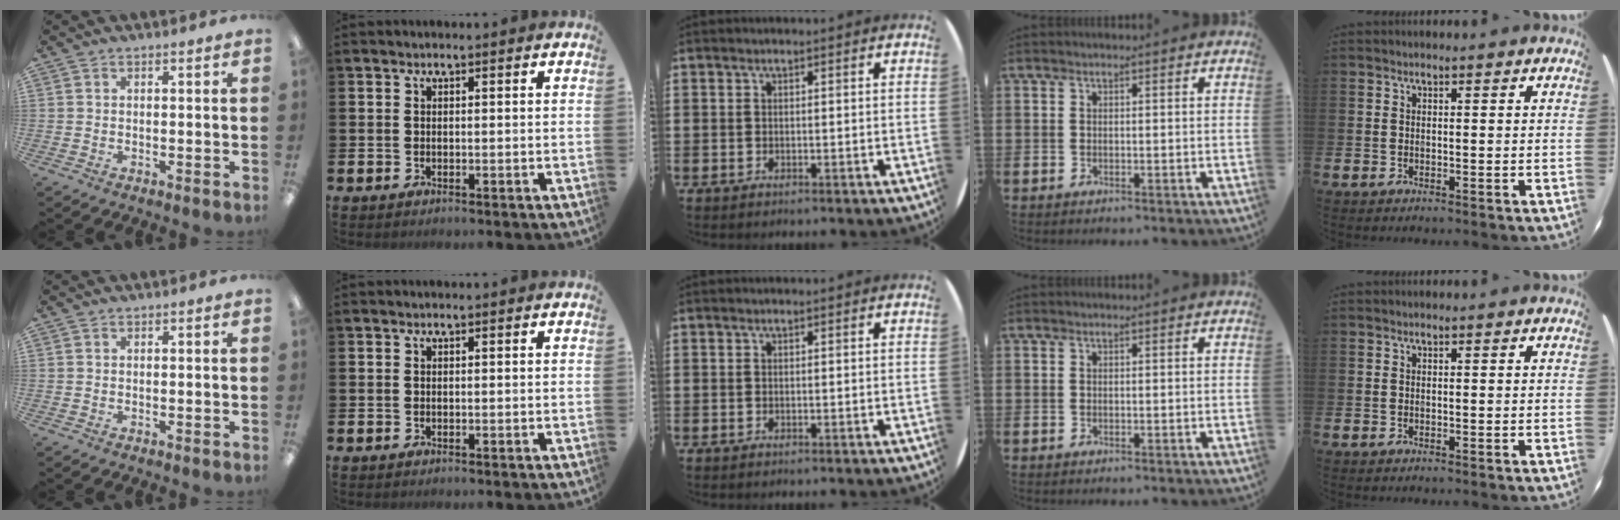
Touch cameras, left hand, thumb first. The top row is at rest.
{}